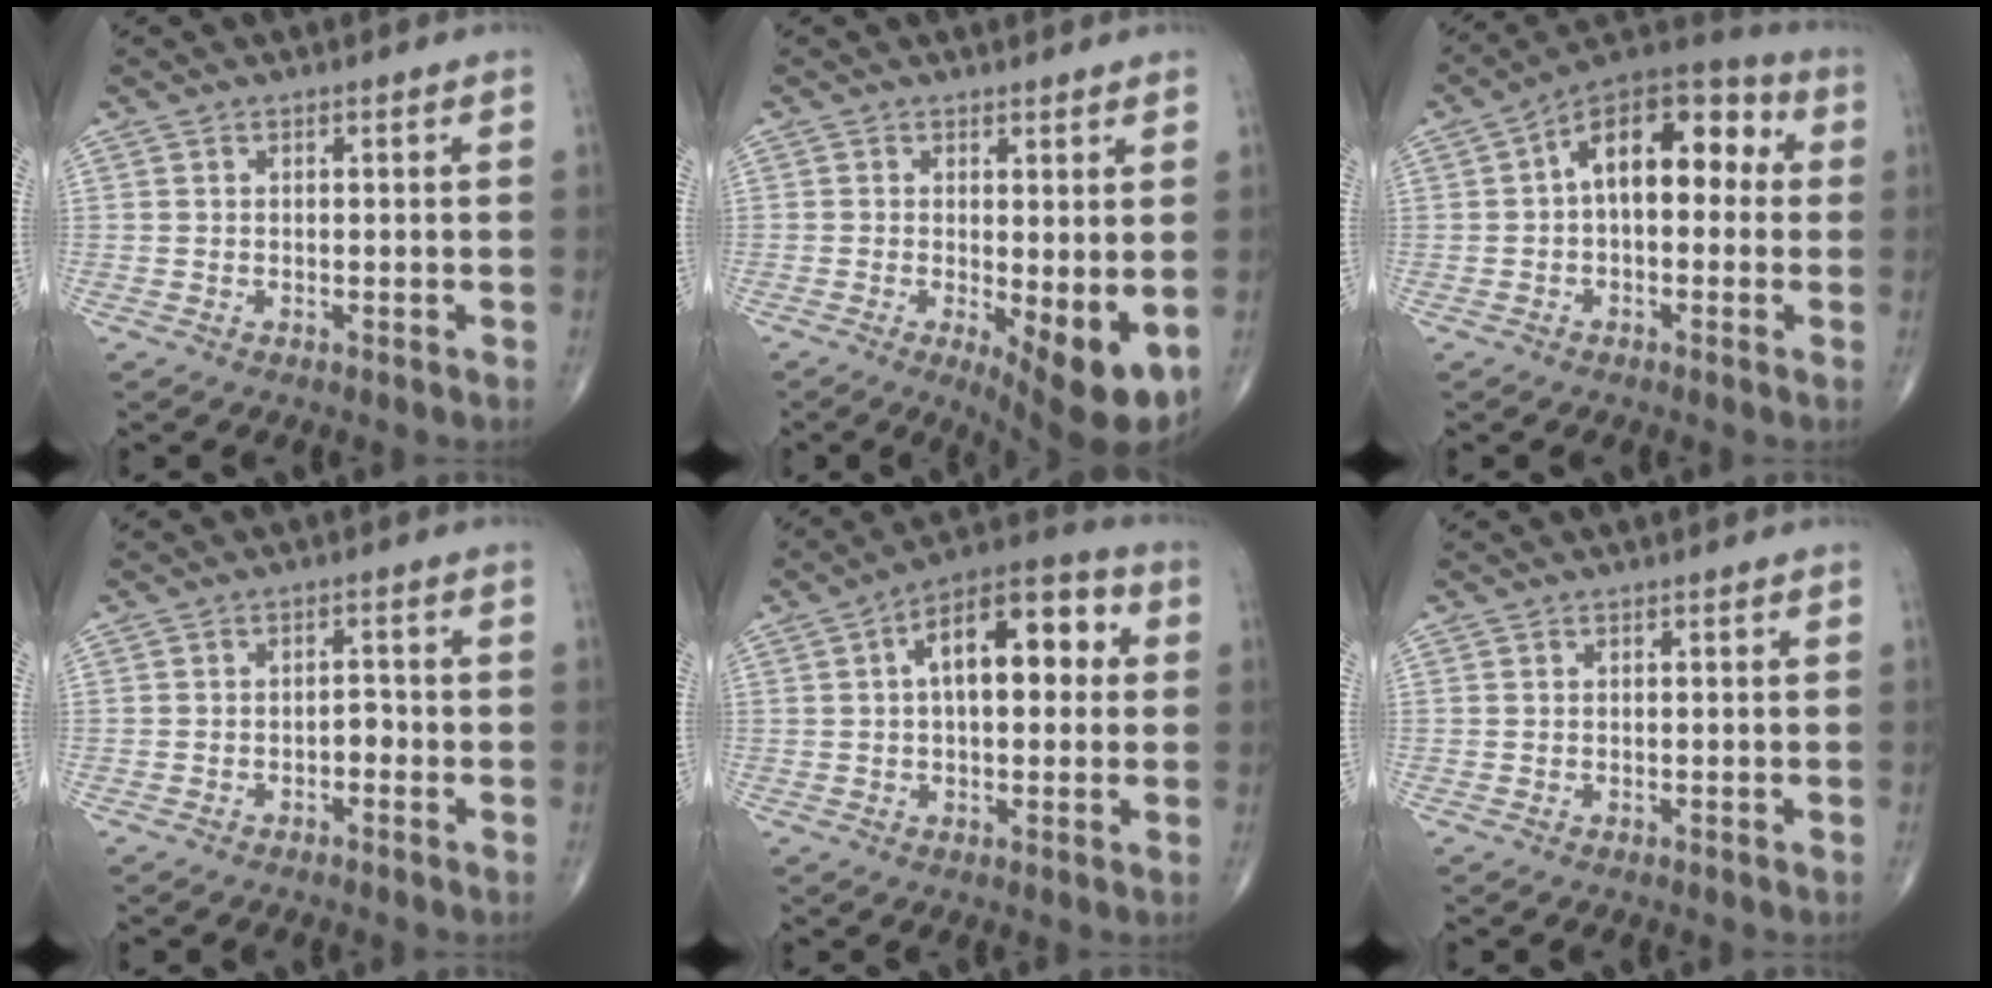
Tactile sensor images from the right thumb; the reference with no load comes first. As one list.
[{"total": 8.9, "force": [-1.6, 2.9, 8.2], "torque": [-0.115, -0.023, -0.016]}, {"total": 14.8, "force": [1.8, 8.4, 12.0], "torque": [-0.149, 0.048, 0.013]}, {"total": 2.0, "force": [-0.9, 1.2, 1.3], "torque": [-0.010, 0.013, -0.019]}, {"total": 15.0, "force": [2.9, 7.5, 12.6], "torque": [-0.168, 0.032, 0.035]}, {"total": 0.0}]